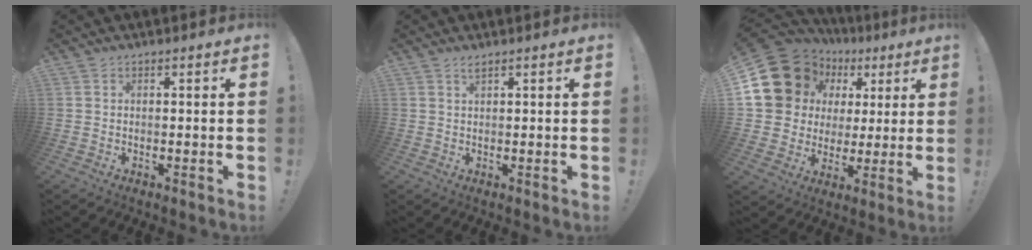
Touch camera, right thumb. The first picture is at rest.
{"total": 1.4, "force": [1.3, 0.1, 0.7], "torque": [-0.007, -0.003, 0.021]}
{"total": 17.9, "force": [8.1, 14.0, 7.8], "torque": [-0.134, -0.037, 0.177]}